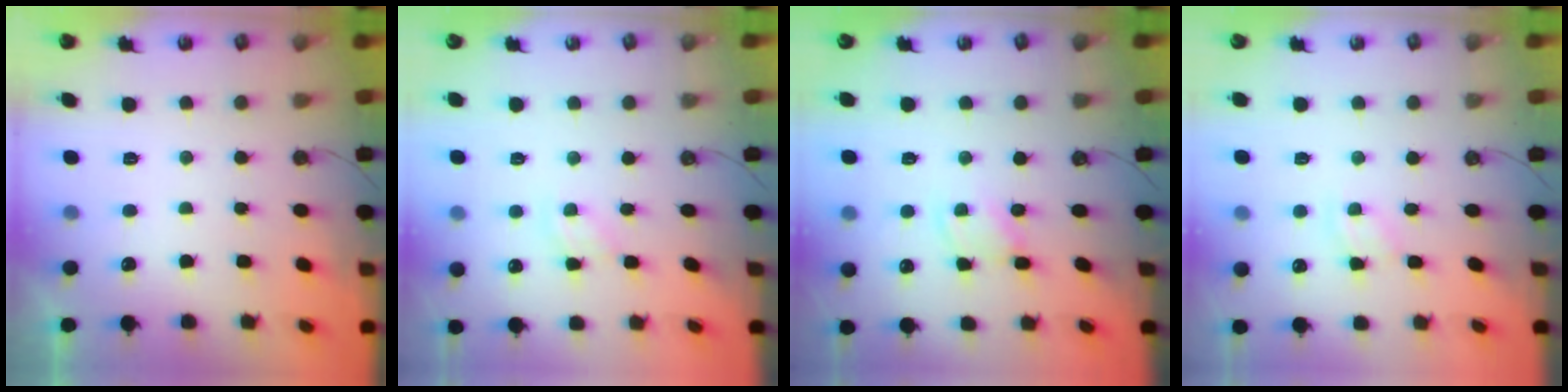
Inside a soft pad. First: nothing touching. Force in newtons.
{"total": 3.2, "press": 3.2, "slide": 0.4}
{"total": 1.6, "press": 1.6, "slide": 0.2}
{"total": 2.0, "press": 2.0, "slide": 0.3}